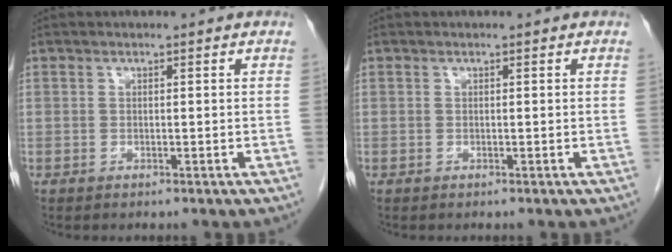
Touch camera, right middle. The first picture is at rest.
{"total": 0.0}